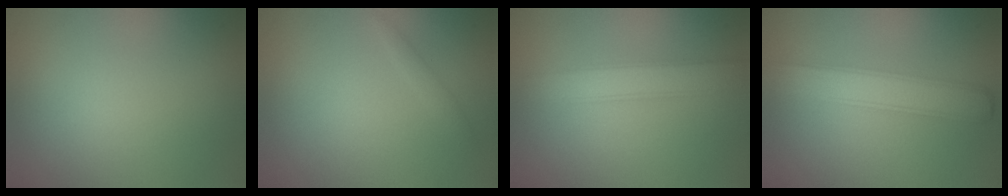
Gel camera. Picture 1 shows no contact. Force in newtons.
{"total": 0.8, "press": 0.8, "slide": 0.0}
{"total": 2.9, "press": 2.9, "slide": 0.0}
{"total": 3.9, "press": 3.9, "slide": 0.1}